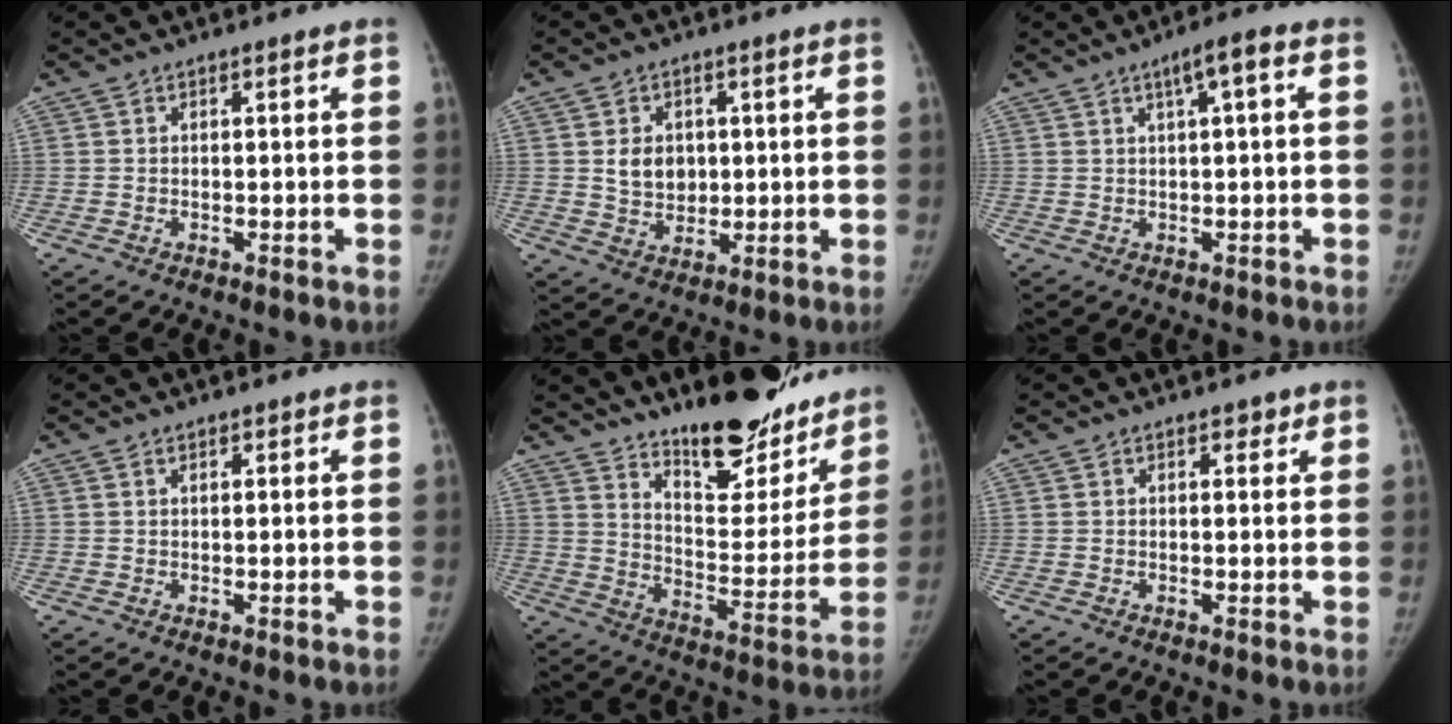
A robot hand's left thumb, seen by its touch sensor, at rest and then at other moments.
{"total": 6.6, "force": [1.1, 5.2, 3.9], "torque": [-0.037, -0.009, 0.028]}
{"total": 4.6, "force": [1.5, 0.6, 4.3], "torque": [-0.071, 0.013, 0.023]}
{"total": 0.9, "force": [0.6, 0.4, 0.5], "torque": [-0.005, -0.002, 0.009]}
{"total": 22.1, "force": [17.7, 7.5, 10.8], "torque": [-0.102, -0.124, 0.257]}
{"total": 1.6, "force": [1.1, 0.9, 0.8], "torque": [0.002, -0.004, 0.011]}